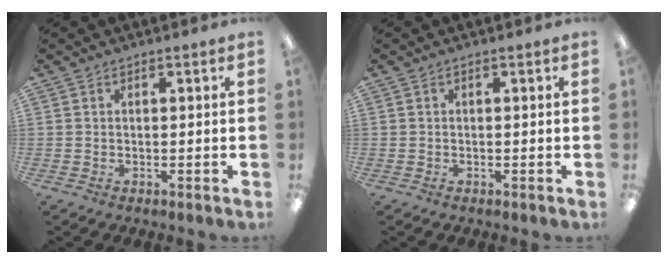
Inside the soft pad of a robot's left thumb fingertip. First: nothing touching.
{"total": 0.0}